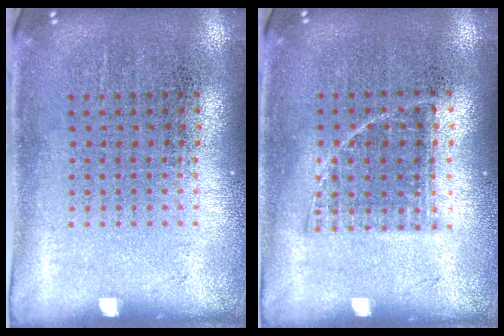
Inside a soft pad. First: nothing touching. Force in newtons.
{"total": 1.0, "press": 0.8, "slide": 0.6}